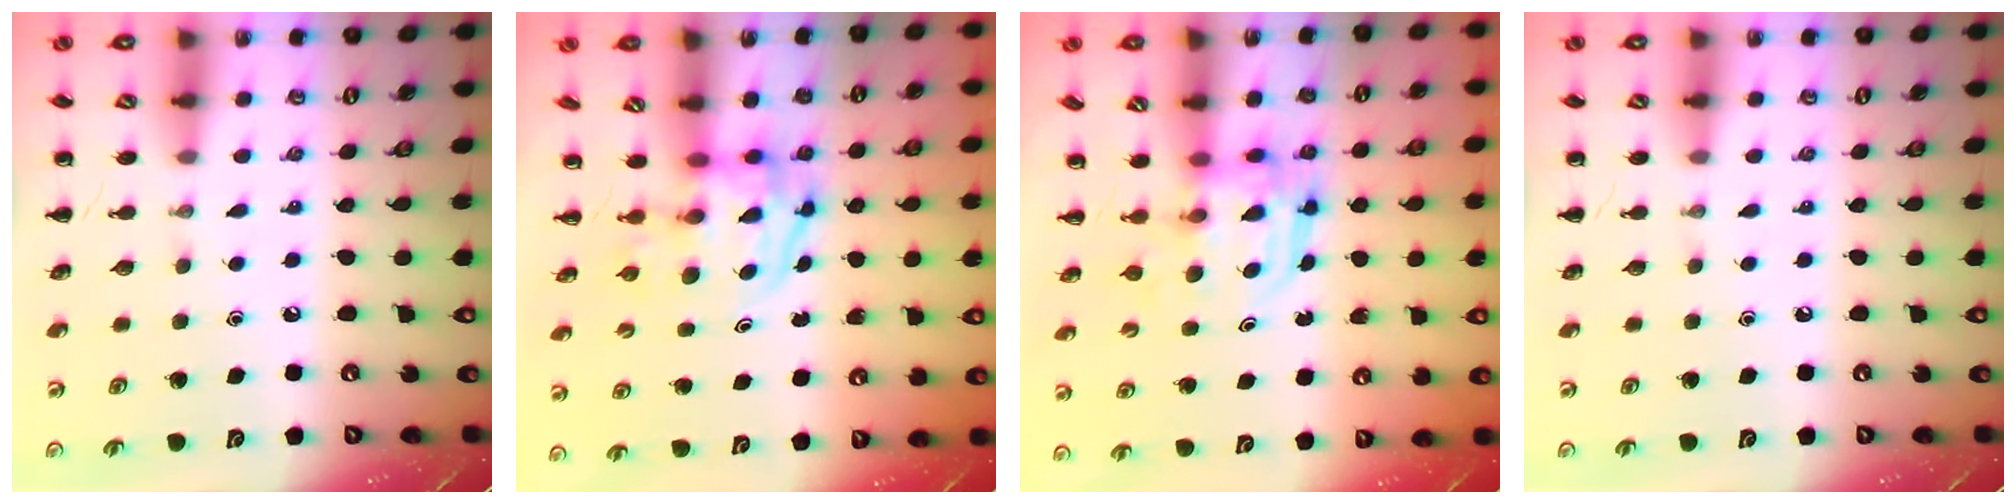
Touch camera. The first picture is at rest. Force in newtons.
{"total": 3.9, "press": 3.9, "slide": 0.6}
{"total": 3.2, "press": 3.2, "slide": 0.2}
{"total": 0.0}